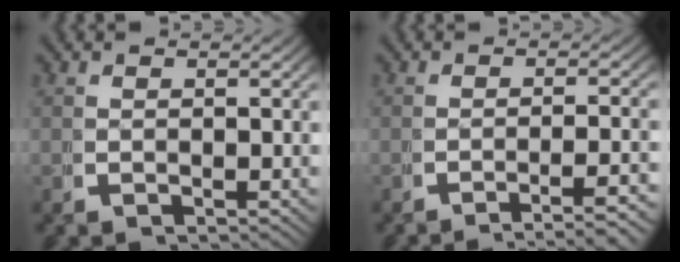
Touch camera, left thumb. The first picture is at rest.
{"total": 4.8, "force": [-4.1, 0.5, 2.4], "torque": [-0.028, 0.000, -0.064]}